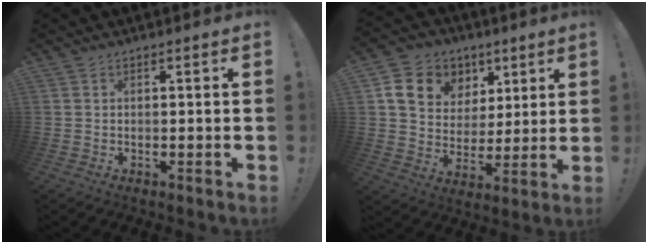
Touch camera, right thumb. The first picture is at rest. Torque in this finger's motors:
{"motor_torque": [0.95, 1.93, 0.26, -0.07, 0.00]}